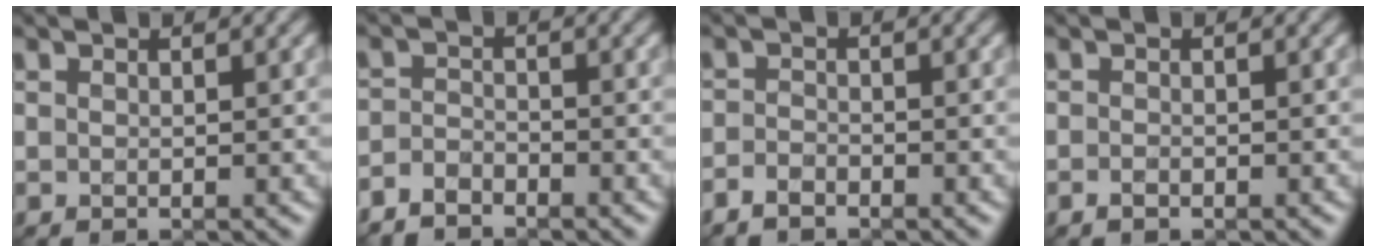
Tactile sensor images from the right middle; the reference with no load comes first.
{"total": 2.6, "force": [-2.4, 0.8, 0.5], "torque": [-0.010, -0.001, -0.054]}
{"total": 1.6, "force": [-1.3, 0.6, 0.7], "torque": [-0.014, -0.001, -0.030]}
{"total": 0.7, "force": [-0.4, 0.4, 0.5], "torque": [-0.009, -0.003, -0.008]}